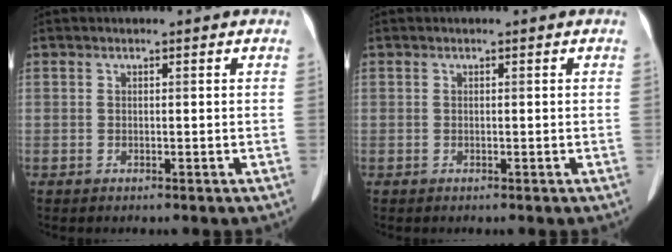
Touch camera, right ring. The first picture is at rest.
{"total": 0.0}